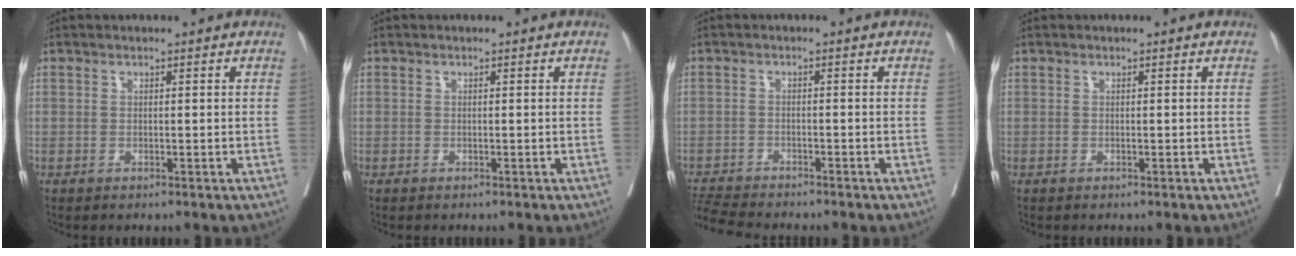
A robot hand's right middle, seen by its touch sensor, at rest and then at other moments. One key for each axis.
{"total": 0.0}
{"total": 6.9, "fx": -6.5, "fy": 0.2, "fz": 2.1, "tx": -0.038, "ty": -0.018, "tz": -0.111}
{"total": 0.0}